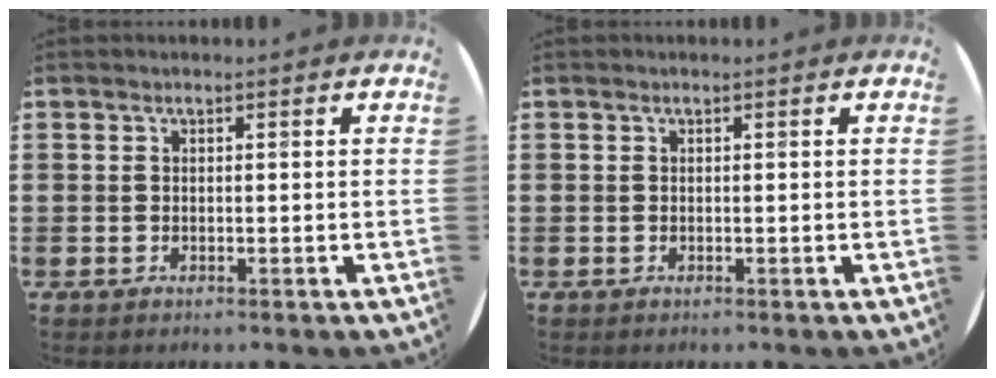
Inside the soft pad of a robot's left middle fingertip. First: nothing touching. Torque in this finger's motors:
{"motor_torque": [0.00, 0.00, 0.00, 0.00]}